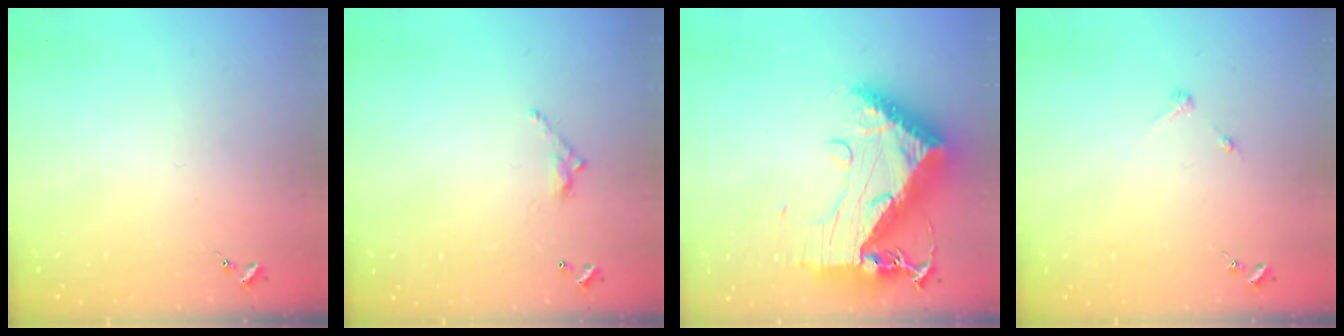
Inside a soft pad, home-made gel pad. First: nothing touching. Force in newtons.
{"total": 5.5, "press": 5.4, "slide": 0.4}
{"total": 20.9, "press": 20.8, "slide": 1.9}
{"total": 2.6, "press": 2.6, "slide": 0.3}